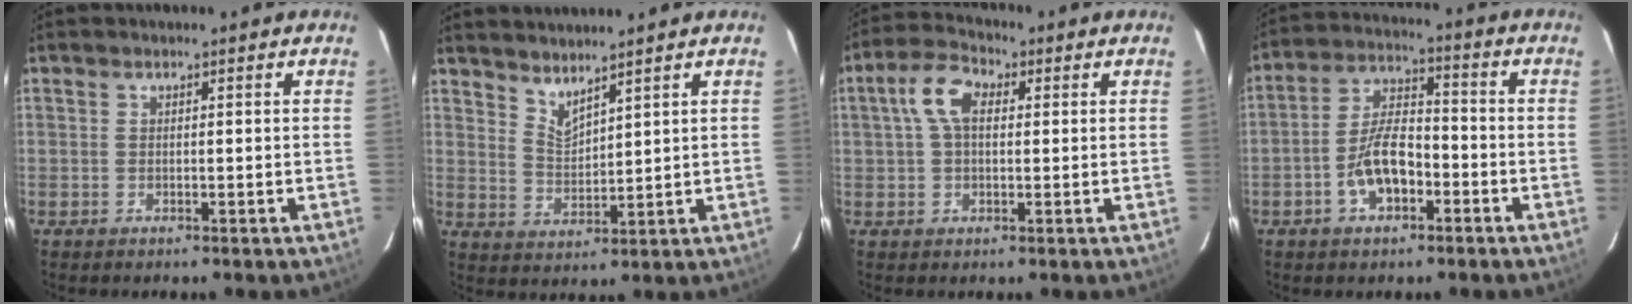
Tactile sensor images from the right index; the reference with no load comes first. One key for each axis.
{"total": 4.6, "fx": 4.1, "fy": 0.8, "fz": 1.8, "tx": -0.031, "ty": -0.006, "tz": 0.077}
{"total": 6.7, "fx": 1.3, "fy": 4.0, "fz": 5.2, "tx": -0.103, "ty": 0.024, "tz": 0.023}
{"total": 9.1, "fx": -3.9, "fy": 4.4, "fz": 7.0, "tx": -0.139, "ty": 0.016, "tz": -0.063}